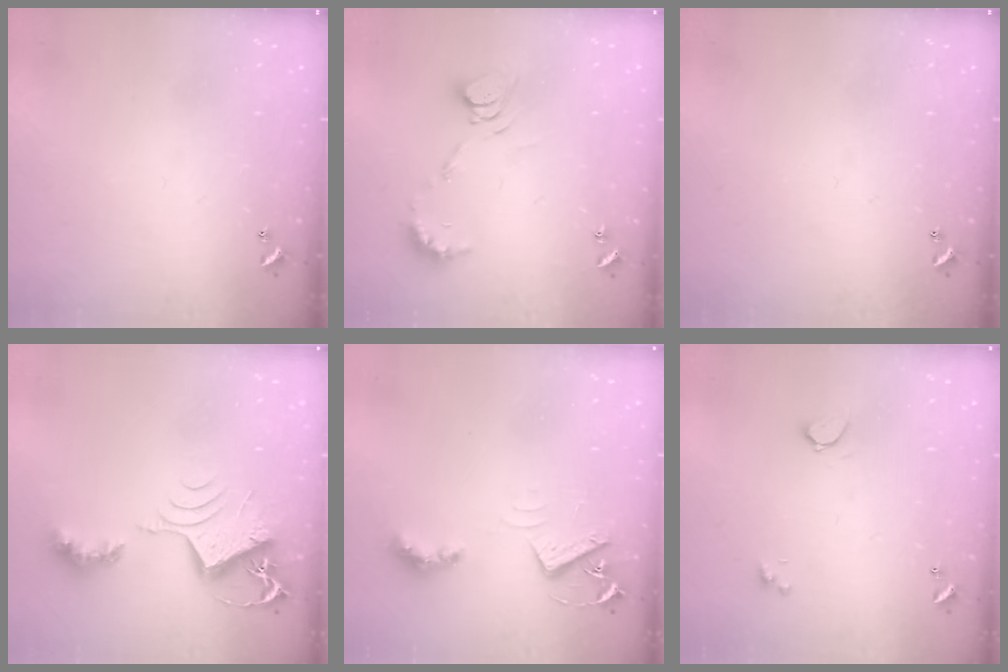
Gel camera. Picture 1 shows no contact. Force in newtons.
{"total": 8.2, "press": 8.2, "slide": 0.7}
{"total": 0.0}
{"total": 8.8, "press": 8.8, "slide": 0.5}
{"total": 4.2, "press": 4.2, "slide": 0.7}
{"total": 1.0, "press": 0.9, "slide": 0.4}